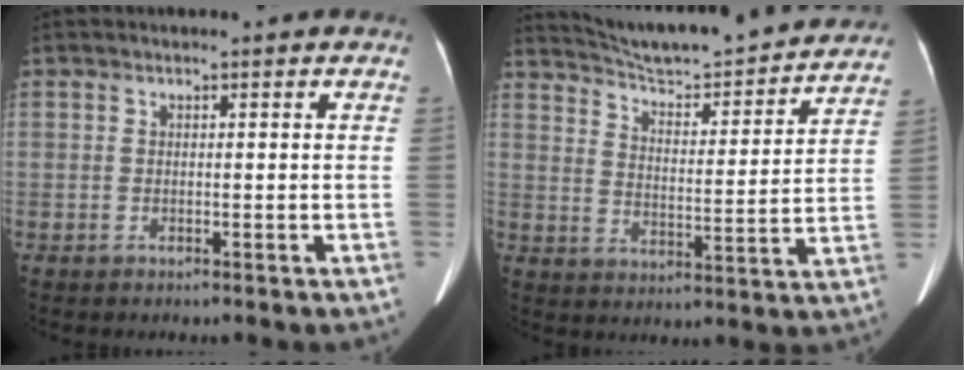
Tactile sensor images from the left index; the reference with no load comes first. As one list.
[{"total": 20.9, "force": [19.6, 1.9, 7.0], "torque": [-0.108, -0.022, 0.266]}]